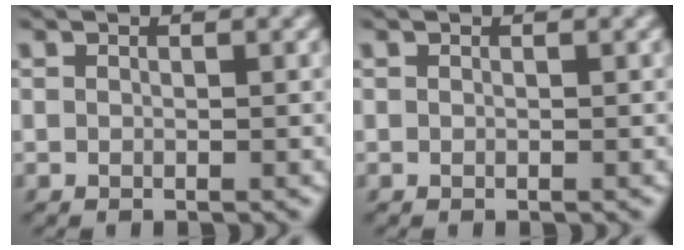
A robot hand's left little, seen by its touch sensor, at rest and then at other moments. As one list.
[{"total": 0.0}]